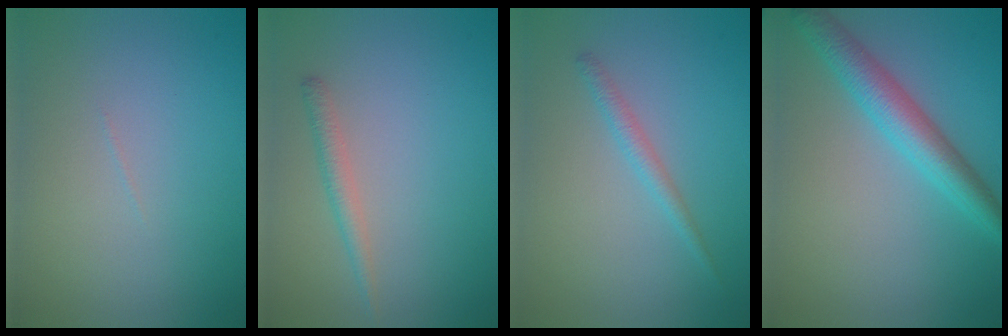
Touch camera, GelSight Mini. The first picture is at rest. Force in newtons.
{"total": 1.6, "press": 1.6, "slide": 0.1}
{"total": 1.4, "press": 1.4, "slide": 0.1}
{"total": 4.4, "press": 4.3, "slide": 0.1}